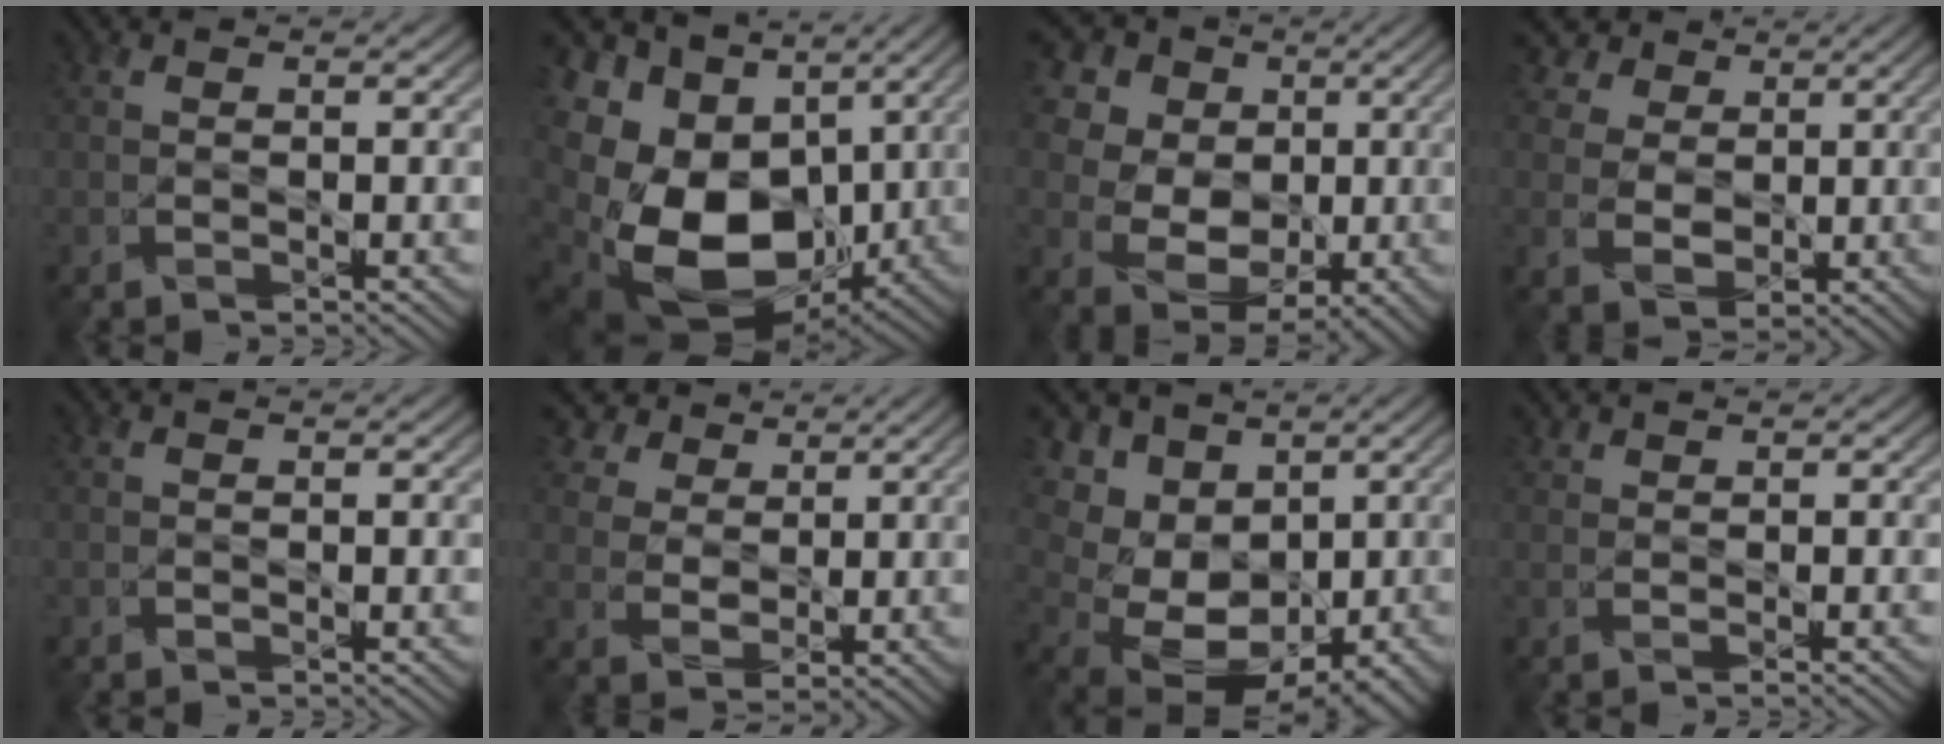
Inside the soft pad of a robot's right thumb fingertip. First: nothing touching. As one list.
[{"total": 19.6, "force": [-2.2, 13.8, 13.8], "torque": [-0.312, -0.042, -0.019]}, {"total": 14.6, "force": [4.2, 11.9, 7.2], "torque": [-0.211, 0.033, 0.092]}, {"total": 8.6, "force": [3.8, 6.9, 3.5], "torque": [-0.134, 0.008, 0.081]}, {"total": 0.0}, {"total": 7.5, "force": [4.4, 5.2, 3.0], "torque": [-0.104, -0.003, 0.090]}, {"total": 13.2, "force": [2.8, 10.5, 7.4], "torque": [-0.192, 0.003, 0.060]}, {"total": 0.7, "force": [0.7, 0.0, 0.2], "torque": [-0.005, 0.004, 0.017]}]